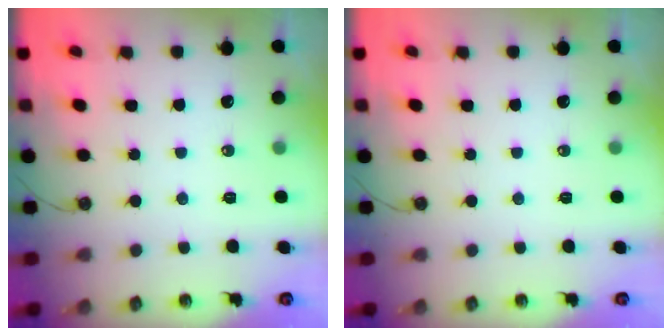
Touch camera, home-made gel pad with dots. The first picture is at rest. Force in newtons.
{"total": 0.0}